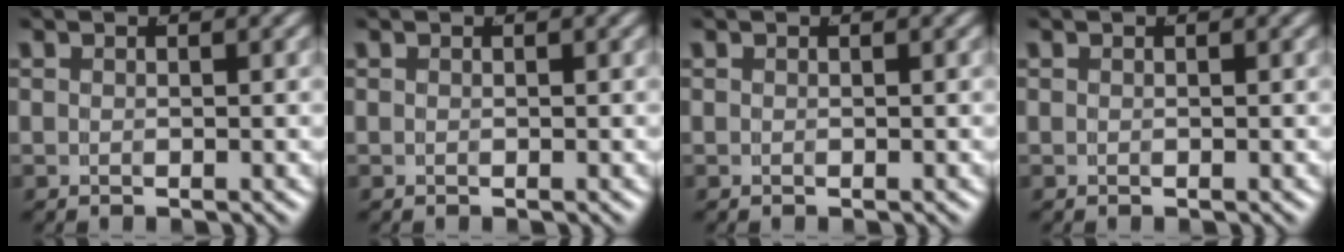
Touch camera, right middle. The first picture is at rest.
{"total": 0.0}
{"total": 0.0}
{"total": 0.0}